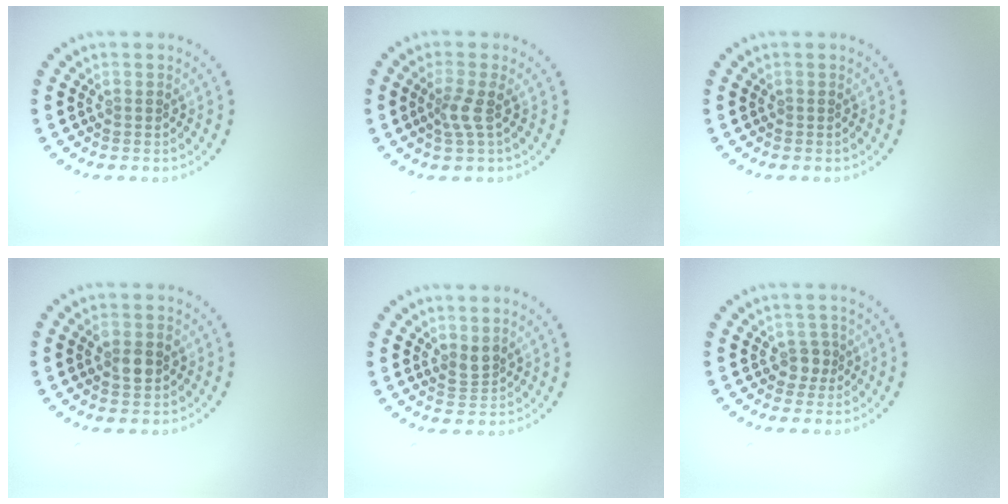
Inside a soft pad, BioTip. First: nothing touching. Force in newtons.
{"total": 1.9, "press": 1.4, "slide": 1.3}
{"total": 0.0}
{"total": 2.5, "press": 2.5, "slide": 0.2}
{"total": 1.7, "press": 1.4, "slide": 0.9}
{"total": 1.8, "press": 1.4, "slide": 1.0}